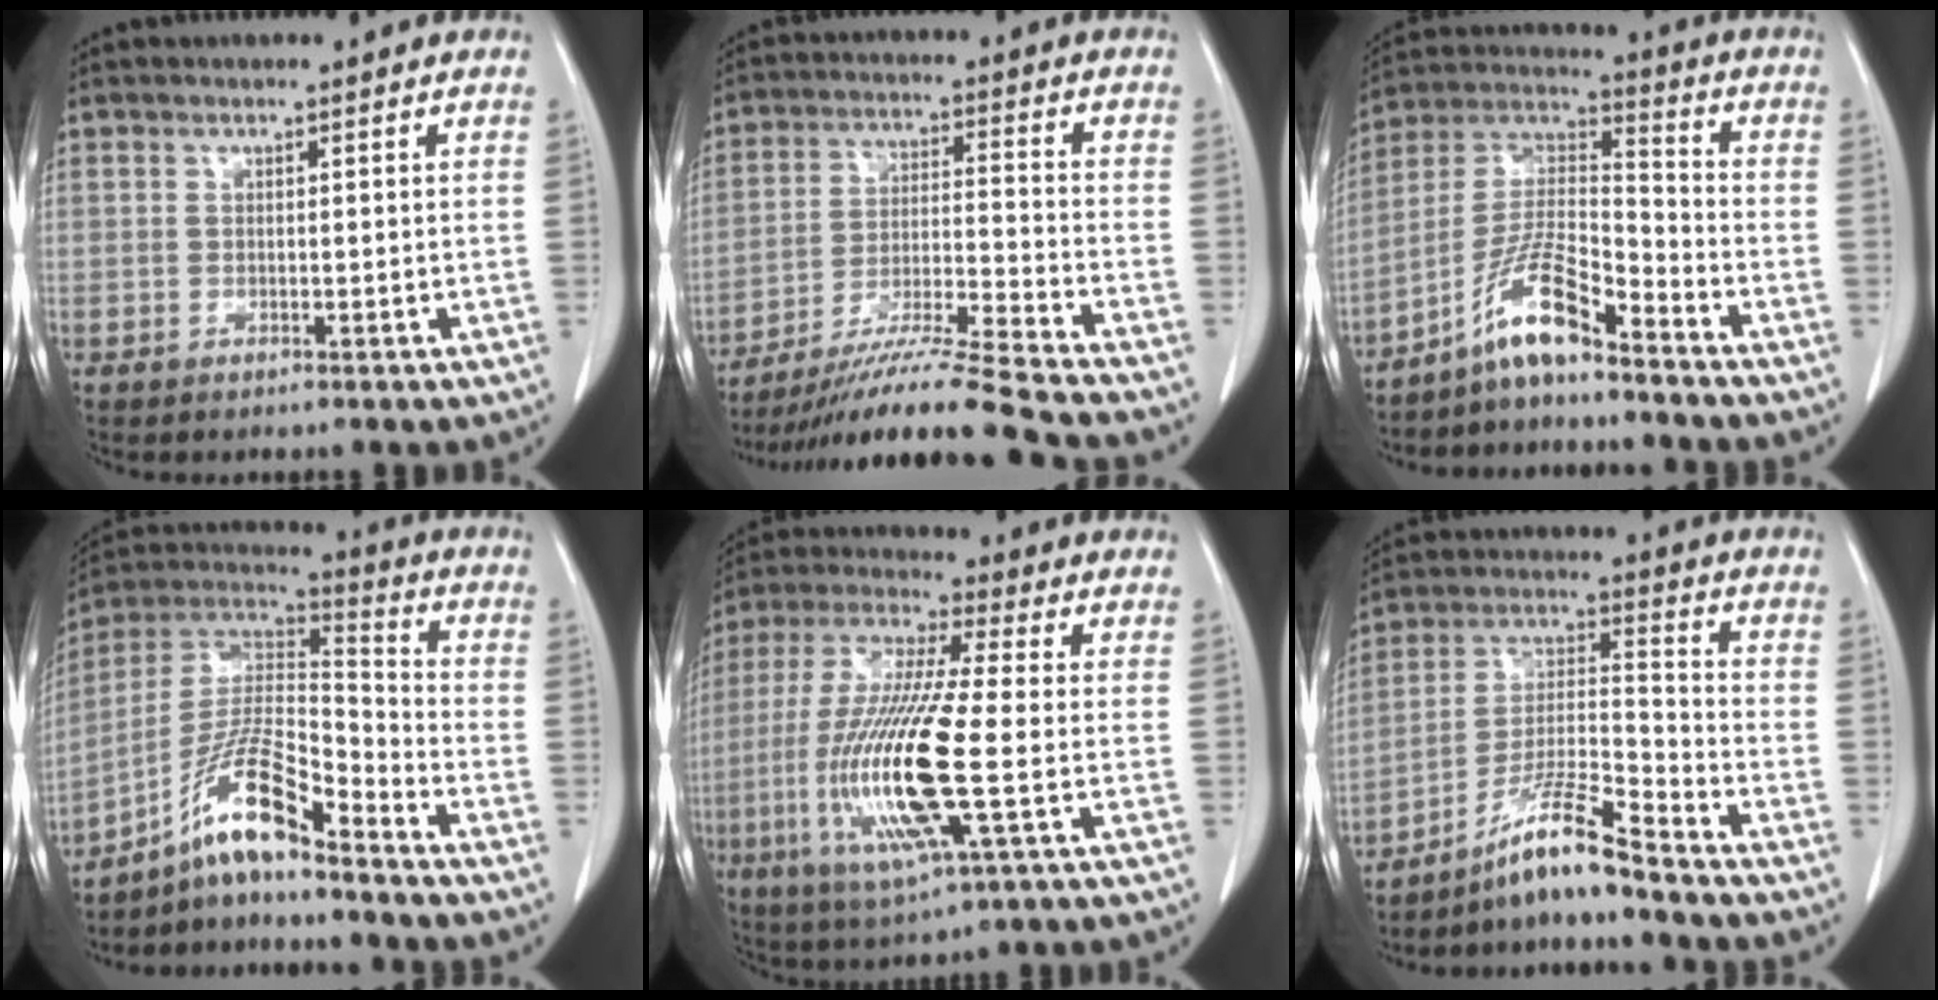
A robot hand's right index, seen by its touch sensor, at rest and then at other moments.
{"total": 16.2, "force": [-14.2, -2.3, 7.4], "torque": [-0.135, -0.019, -0.244]}
{"total": 10.0, "force": [-7.4, 1.3, 6.6], "torque": [-0.143, 0.012, -0.144]}
{"total": 11.8, "force": [-8.6, 1.1, 8.0], "torque": [-0.157, 0.020, -0.159]}
{"total": 18.0, "force": [-3.6, 1.8, 17.6], "torque": [-0.373, -0.016, -0.065]}
{"total": 10.1, "force": [-8.2, -0.4, 5.9], "torque": [-0.119, -0.006, -0.152]}